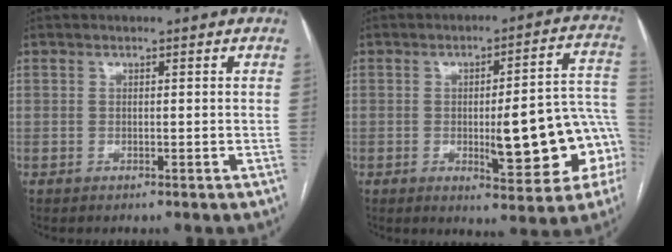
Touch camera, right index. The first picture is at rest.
{"total": 16.1, "force": [-3.3, 3.5, 15.4], "torque": [-0.144, 0.032, -0.026]}